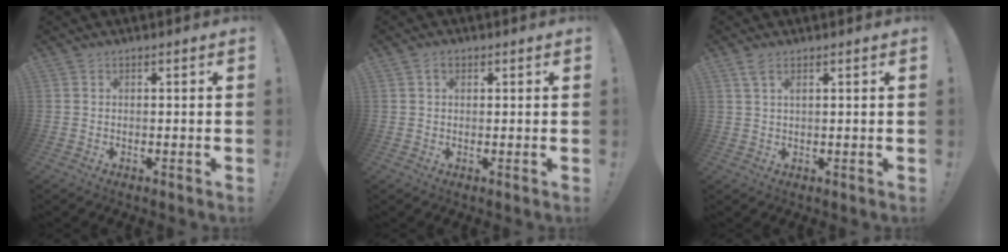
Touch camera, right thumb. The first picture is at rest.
{"total": 2.2, "force": [1.1, 1.5, 1.2], "torque": [-0.015, 0.001, 0.017]}
{"total": 2.1, "force": [1.1, 0.5, 1.7], "torque": [-0.031, -0.001, 0.019]}